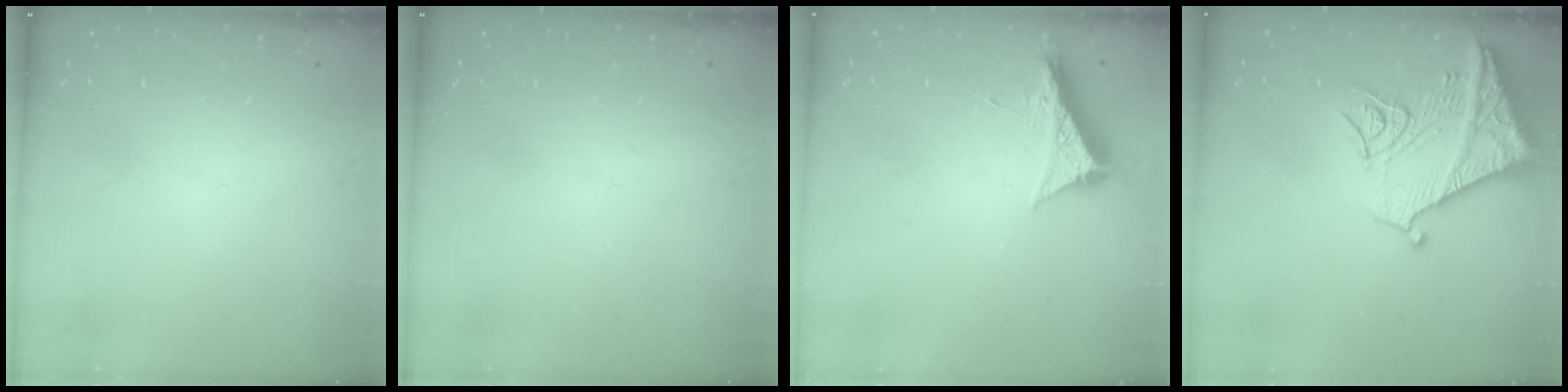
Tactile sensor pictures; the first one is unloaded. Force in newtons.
{"total": 0.0}
{"total": 8.4, "press": 8.4, "slide": 0.4}
{"total": 15.1, "press": 15.1, "slide": 1.5}